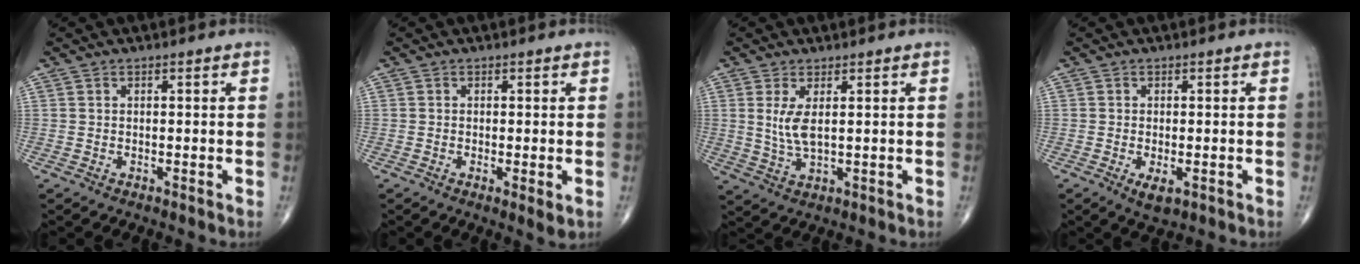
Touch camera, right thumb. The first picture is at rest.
{"total": 2.3, "force": [-0.4, 0.6, 2.2], "torque": [-0.041, -0.010, -0.010]}
{"total": 6.6, "force": [1.7, 2.5, 5.9], "torque": [-0.129, -0.017, 0.045]}
{"total": 3.1, "force": [-1.1, 1.4, 2.6], "torque": [-0.045, -0.007, -0.015]}